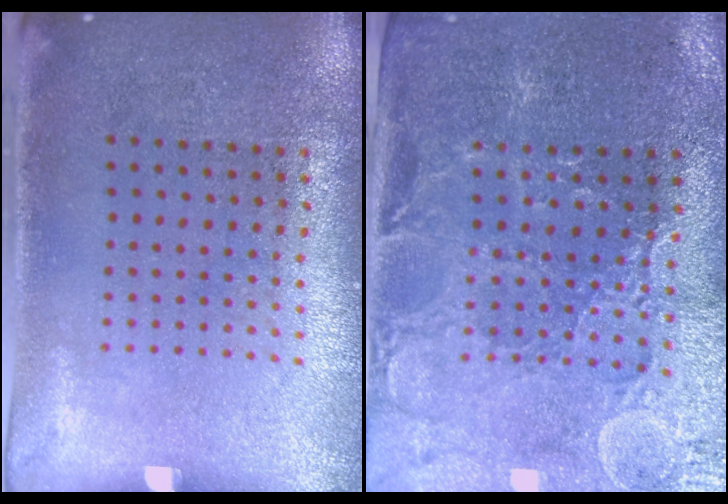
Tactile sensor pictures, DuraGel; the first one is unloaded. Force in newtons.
{"total": 1.9, "press": 1.8, "slide": 0.5}